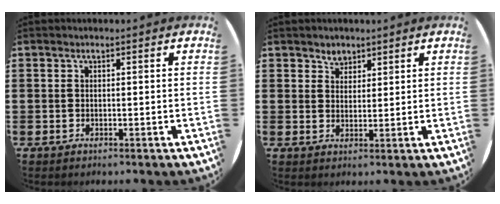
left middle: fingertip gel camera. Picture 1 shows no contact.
{"total": 2.3, "force": [2.0, 1.2, 0.0], "torque": [0.005, 0.001, 0.037]}